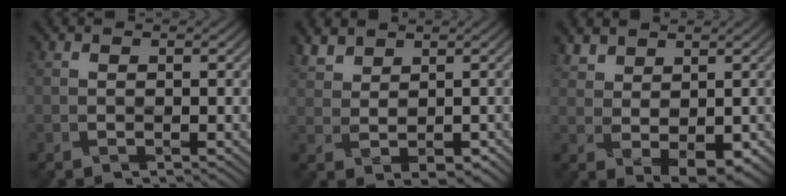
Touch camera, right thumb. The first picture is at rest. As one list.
[{"total": 3.5, "force": [2.4, 2.0, 1.6], "torque": [-0.042, 0.005, 0.053]}, {"total": 4.3, "force": [1.9, 2.6, 2.8], "torque": [-0.061, -0.002, 0.046]}]